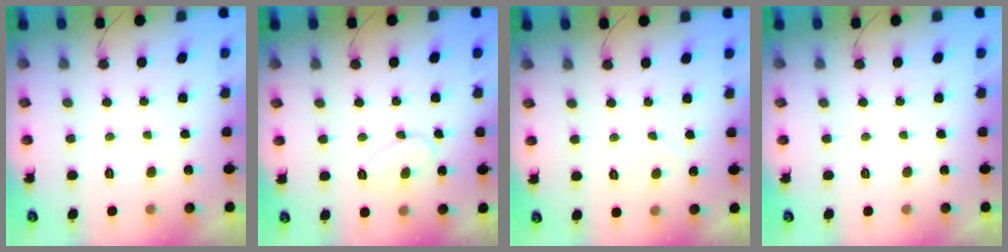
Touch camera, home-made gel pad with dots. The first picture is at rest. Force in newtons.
{"total": 6.2, "press": 6.2, "slide": 0.6}
{"total": 5.7, "press": 5.7, "slide": 0.3}
{"total": 1.8, "press": 1.8, "slide": 0.1}